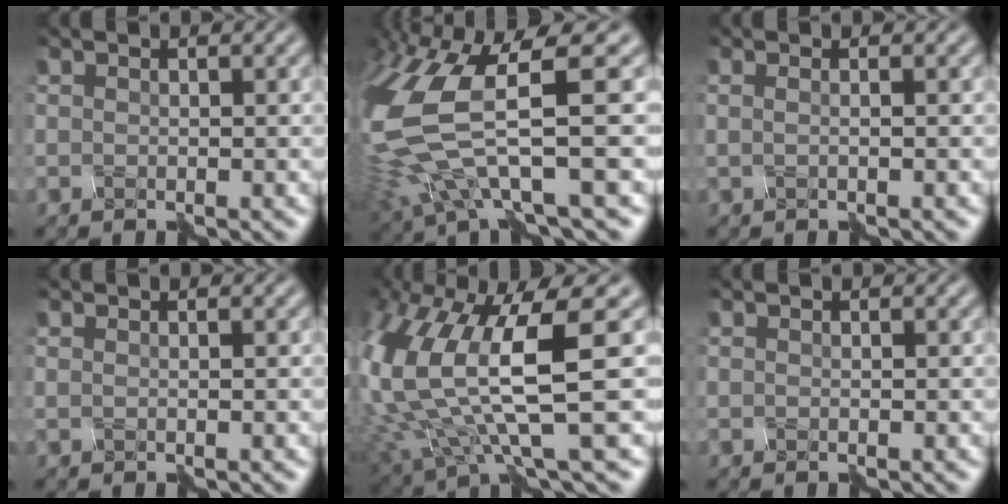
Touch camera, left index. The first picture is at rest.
{"total": 11.6, "force": [-1.3, 4.2, 10.7], "torque": [-0.262, -0.031, -0.013]}
{"total": 2.0, "force": [0.4, 1.1, 1.6], "torque": [-0.008, 0.015, -0.022]}
{"total": 0.0}
{"total": 11.1, "force": [1.8, 3.5, 10.4], "torque": [-0.225, -0.006, 0.042]}
{"total": 0.0}